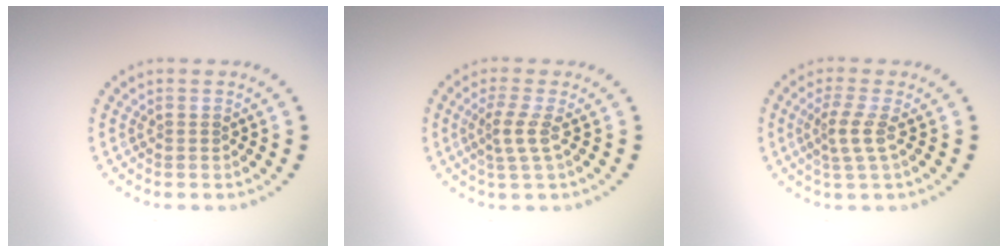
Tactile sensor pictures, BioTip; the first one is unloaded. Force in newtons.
{"total": 2.1, "press": 1.5, "slide": 1.5}
{"total": 2.2, "press": 1.6, "slide": 1.5}